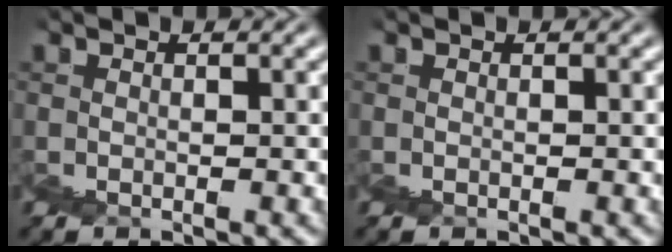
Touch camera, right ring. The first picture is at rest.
{"total": 0.0}